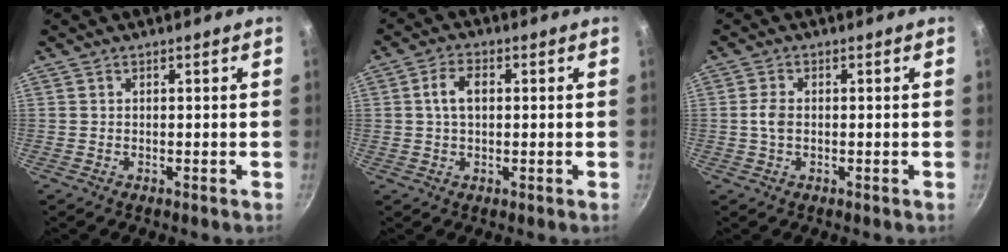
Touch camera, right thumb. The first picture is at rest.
{"total": 4.8, "force": [0.7, 2.9, 3.8], "torque": [-0.064, 0.011, 0.011]}
{"total": 2.7, "force": [-0.2, 1.6, 2.1], "torque": [-0.045, 0.008, -0.005]}